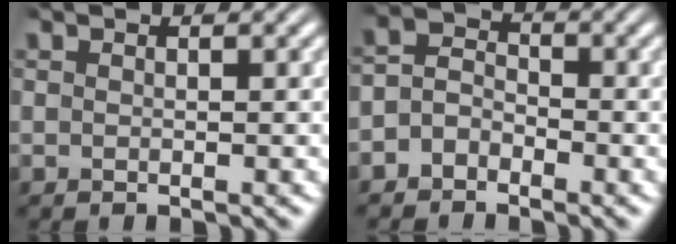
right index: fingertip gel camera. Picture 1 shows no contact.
{"total": 3.7, "force": [-1.7, 3.1, 1.1], "torque": [-0.017, -0.002, -0.039]}